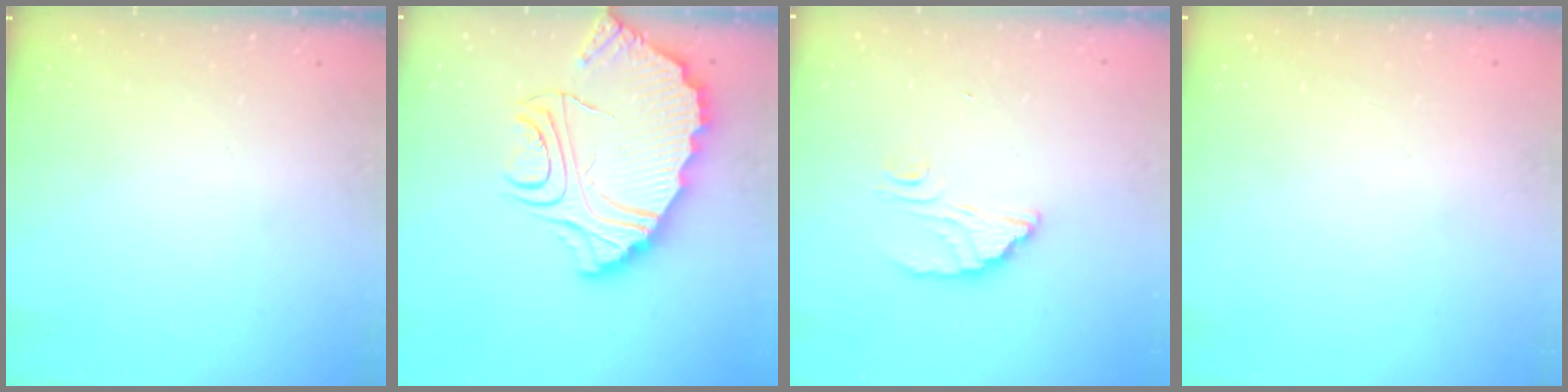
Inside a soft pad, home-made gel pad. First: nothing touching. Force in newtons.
{"total": 12.4, "press": 12.4, "slide": 1.2}
{"total": 2.9, "press": 2.9, "slide": 0.0}
{"total": 2.2, "press": 2.2, "slide": 0.1}